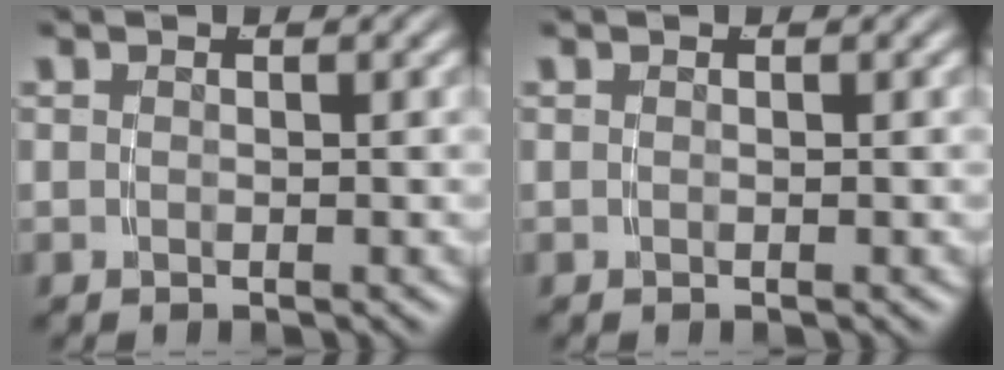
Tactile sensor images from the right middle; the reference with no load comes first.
{"total": 0.0}